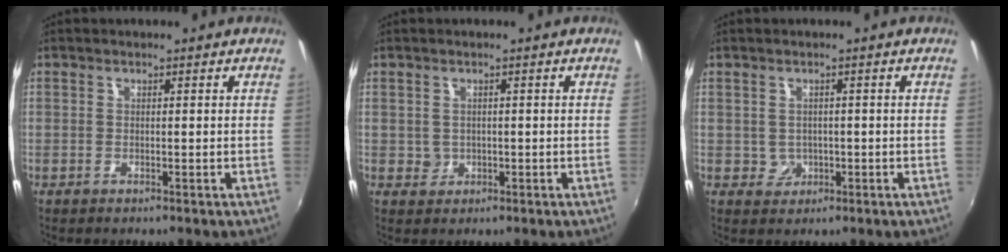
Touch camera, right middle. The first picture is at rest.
{"total": 1.7, "force": [0.1, 1.6, 0.3], "torque": [0.000, 0.001, 0.003]}
{"total": 2.4, "force": [-0.2, 2.4, 0.4], "torque": [-0.007, 0.003, 0.002]}